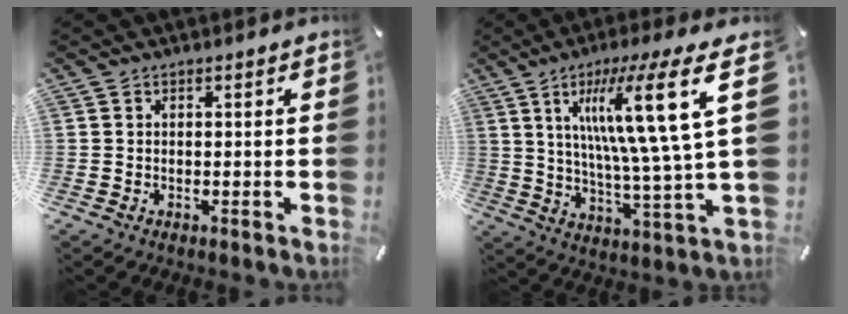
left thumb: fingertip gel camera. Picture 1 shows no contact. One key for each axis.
{"total": 22.4, "fx": 8.3, "fy": 2.7, "fz": 20.6, "tx": -0.353, "ty": -0.032, "tz": 0.110}